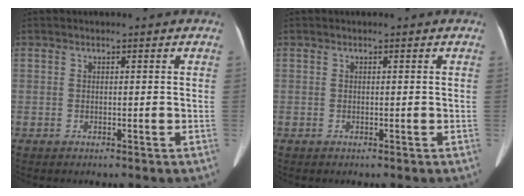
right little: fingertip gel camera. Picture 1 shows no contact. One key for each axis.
{"total": 0.0}